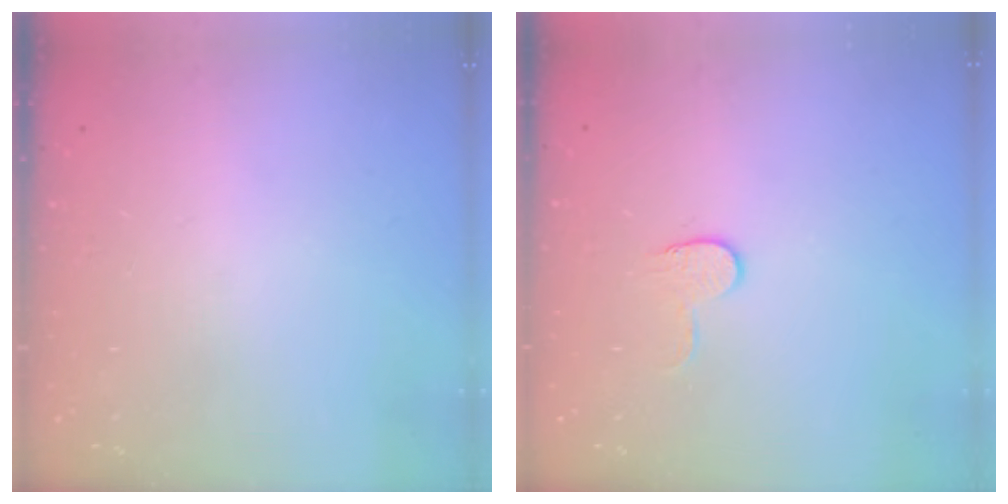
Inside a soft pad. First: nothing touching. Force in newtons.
{"total": 5.4, "press": 5.4, "slide": 0.5}